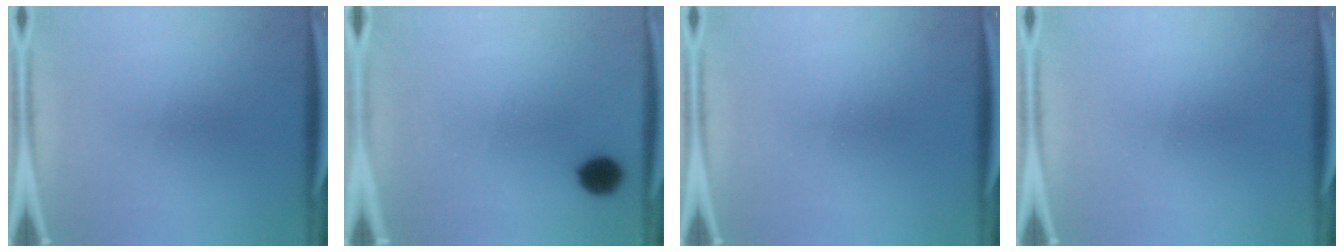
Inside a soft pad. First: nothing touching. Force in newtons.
{"total": 6.2}
{"total": 0.0}
{"total": 0.0}